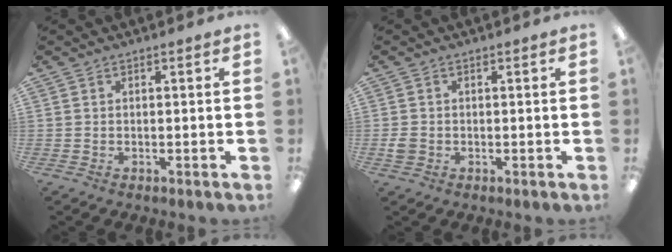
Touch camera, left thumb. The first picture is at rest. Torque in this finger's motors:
{"motor_torque": [-0.22, 0.28, 0.11, -0.24, 0.00]}